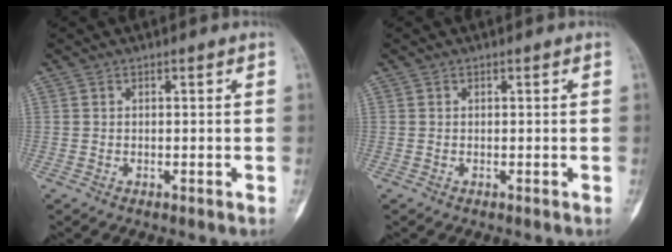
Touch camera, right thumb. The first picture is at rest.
{"total": 0.0}